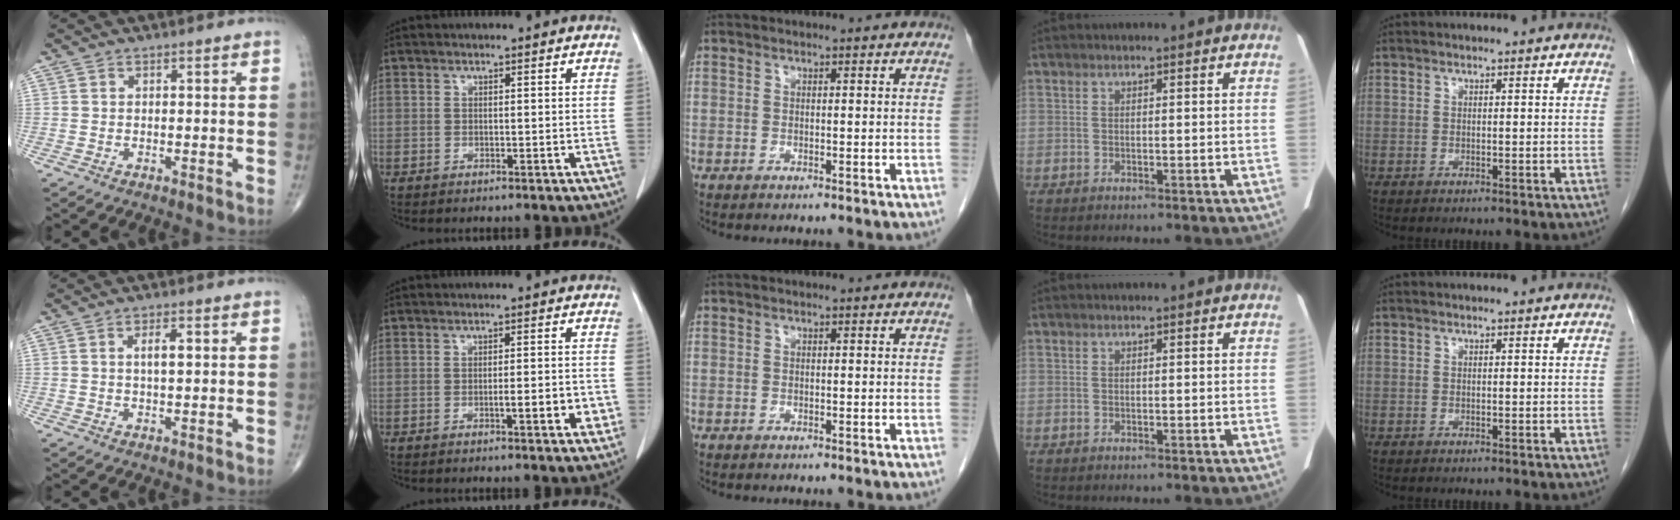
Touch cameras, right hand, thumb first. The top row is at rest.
{"thumb": {"total": 3.4, "force": [0.7, 1.3, 3.0], "torque": [-0.052, 0.001, 0.012]}, "index": {"total": 3.8, "force": [-1.0, 0.8, 3.6], "torque": [-0.047, 0.002, -0.009]}}